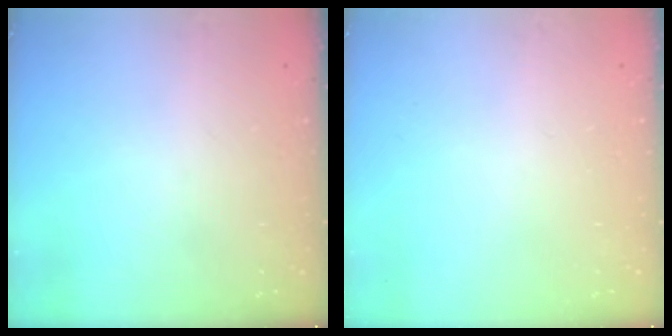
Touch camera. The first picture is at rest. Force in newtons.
{"total": 0.0}